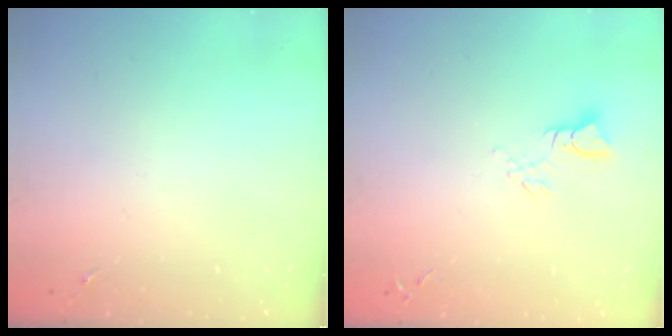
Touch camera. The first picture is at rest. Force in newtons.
{"total": 4.4, "press": 4.4, "slide": 0.3}